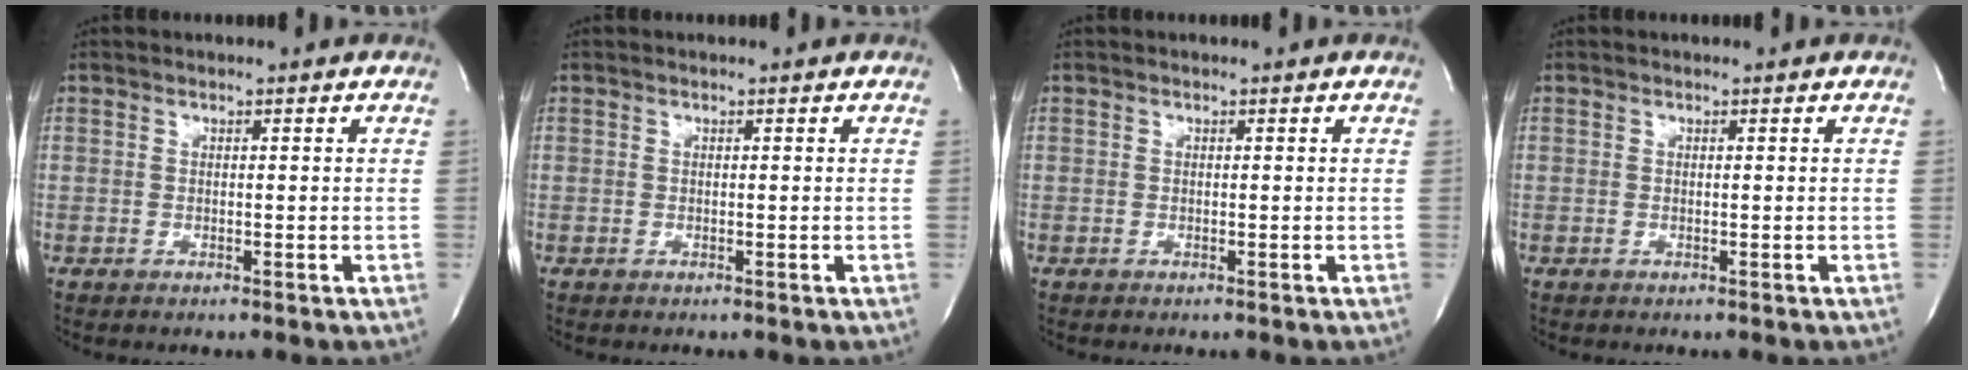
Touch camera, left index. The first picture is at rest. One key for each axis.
{"total": 0.0}
{"total": 0.0}
{"total": 0.0}